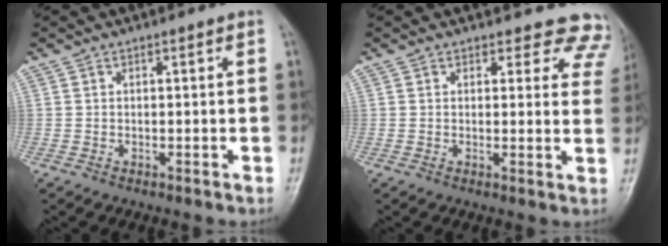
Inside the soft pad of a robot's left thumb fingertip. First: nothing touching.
{"total": 9.7, "force": [8.8, 4.1, 0.4], "torque": [0.060, -0.045, 0.061]}